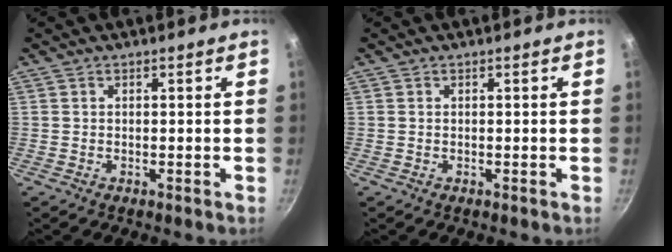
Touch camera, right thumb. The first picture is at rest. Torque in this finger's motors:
{"motor_torque": [-0.26, 0.11, -0.03, 0.18, -0.01]}